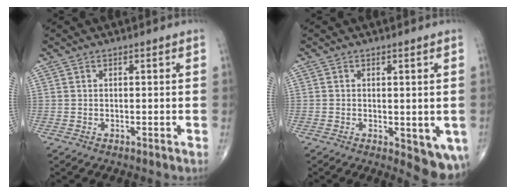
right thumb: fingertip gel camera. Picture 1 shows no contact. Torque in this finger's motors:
{"motor_torque": [0.35, 0.48, -0.05, -0.07, -0.03]}